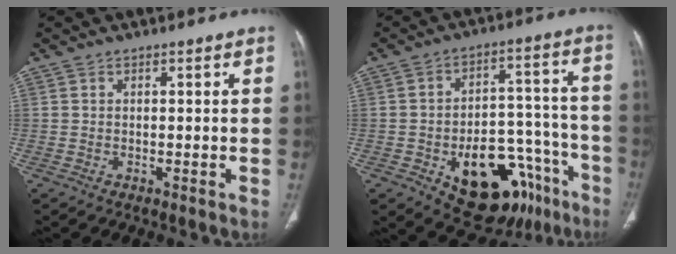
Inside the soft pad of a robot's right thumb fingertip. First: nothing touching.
{"total": 21.3, "force": [-10.8, 12.1, 13.8], "torque": [-0.126, 0.079, -0.141]}